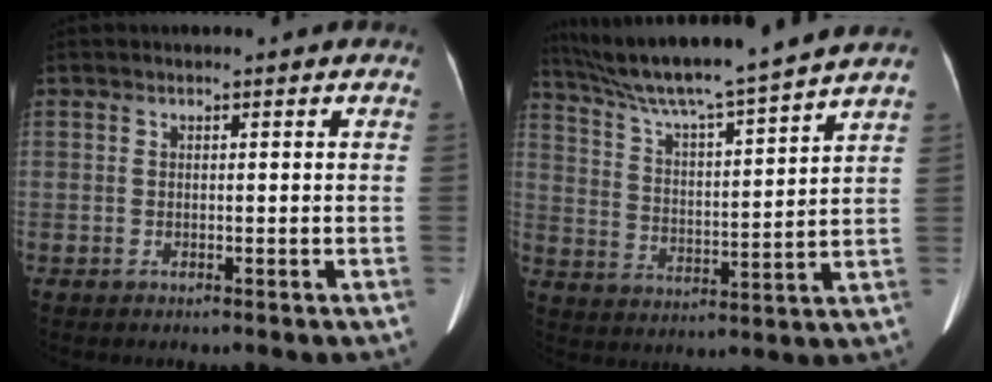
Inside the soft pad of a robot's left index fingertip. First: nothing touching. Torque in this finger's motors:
{"motor_torque": [0.74, -1.30, 0.28, 0.15]}